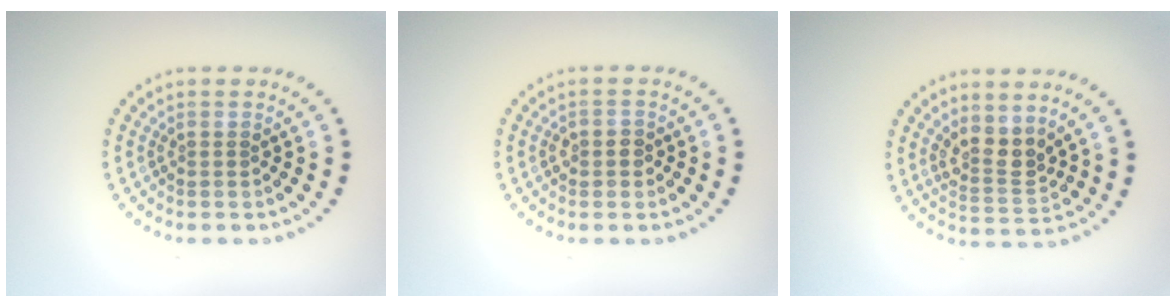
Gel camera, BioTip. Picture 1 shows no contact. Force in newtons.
{"total": 1.4, "press": 1.3, "slide": 0.5}
{"total": 2.7, "press": 2.3, "slide": 1.5}